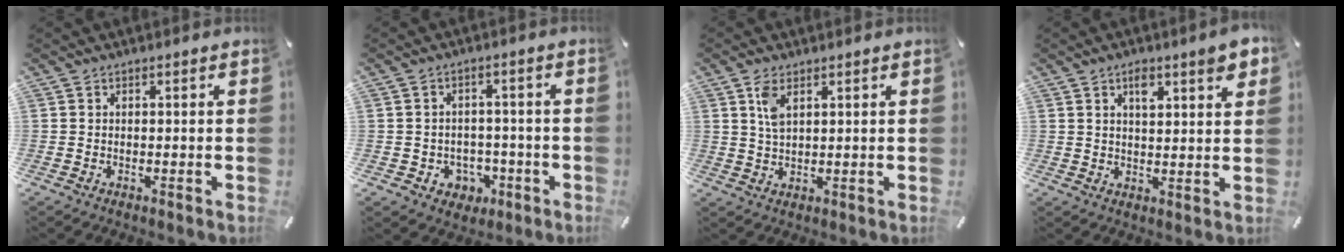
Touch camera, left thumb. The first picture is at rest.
{"total": 5.2, "force": [-1.0, 4.9, 1.2], "torque": [-0.012, 0.000, -0.015]}
{"total": 4.4, "force": [2.1, 2.0, 3.3], "torque": [-0.073, 0.005, 0.036]}
{"total": 6.0, "force": [3.5, 1.9, 4.5], "torque": [-0.063, -0.009, 0.054]}